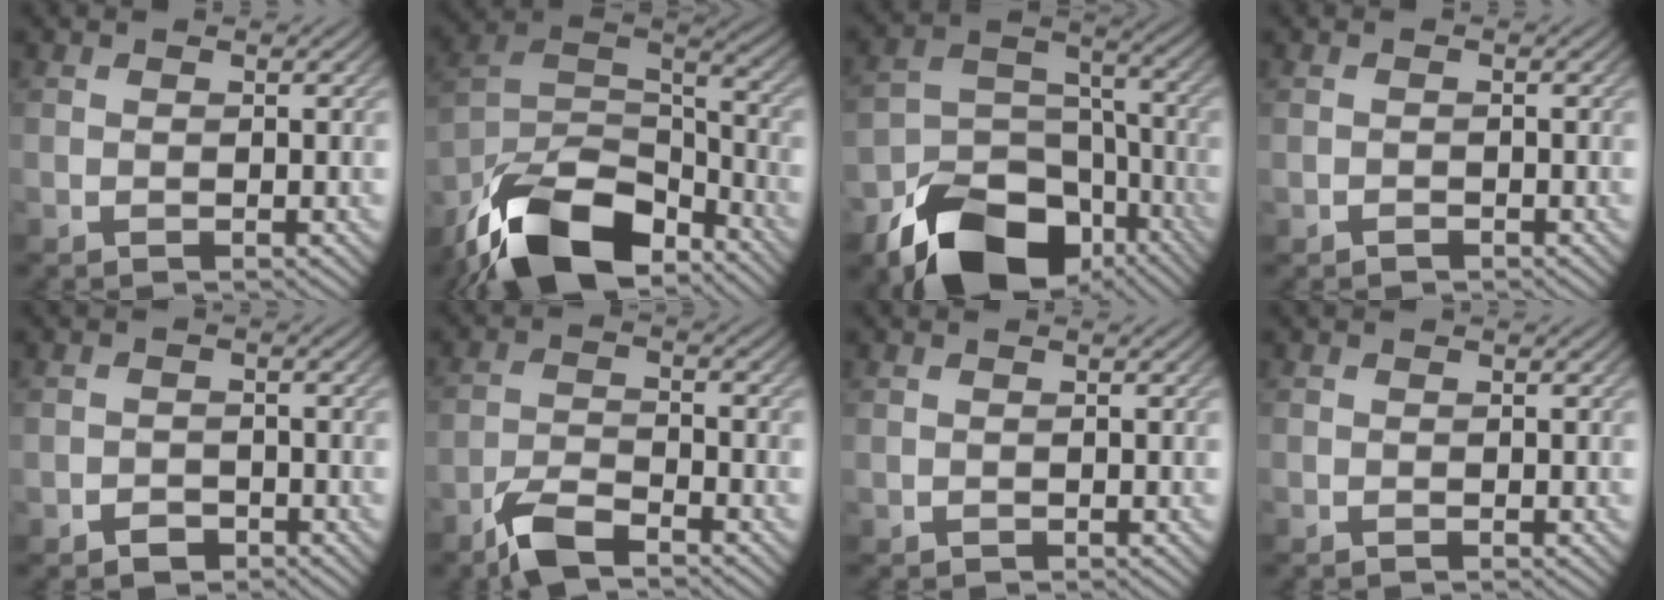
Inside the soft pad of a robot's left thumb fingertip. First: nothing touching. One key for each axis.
{"total": 16.1, "fx": -11.6, "fy": 6.9, "fz": 8.9, "tx": -0.211, "ty": -0.023, "tz": -0.209}
{"total": 16.3, "fx": -10.6, "fy": 9.7, "fz": 7.8, "tx": -0.174, "ty": -0.046, "tz": -0.170}
{"total": 0.6, "fx": -0.5, "fy": 0.3, "fz": 0.2, "tx": -0.002, "ty": -0.001, "tz": -0.009}
{"total": 1.8, "fx": -1.3, "fy": 1.1, "fz": 0.5, "tx": -0.007, "ty": 0.001, "tz": -0.024}
{"total": 5.7, "fx": -4.4, "fy": 1.5, "fz": 3.3, "tx": -0.069, "ty": -0.003, "tz": -0.091}
{"total": 0.0}
{"total": 0.0}